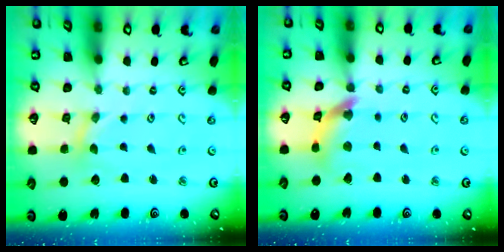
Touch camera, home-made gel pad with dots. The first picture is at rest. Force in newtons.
{"total": 10.3, "press": 10.2, "slide": 1.1}